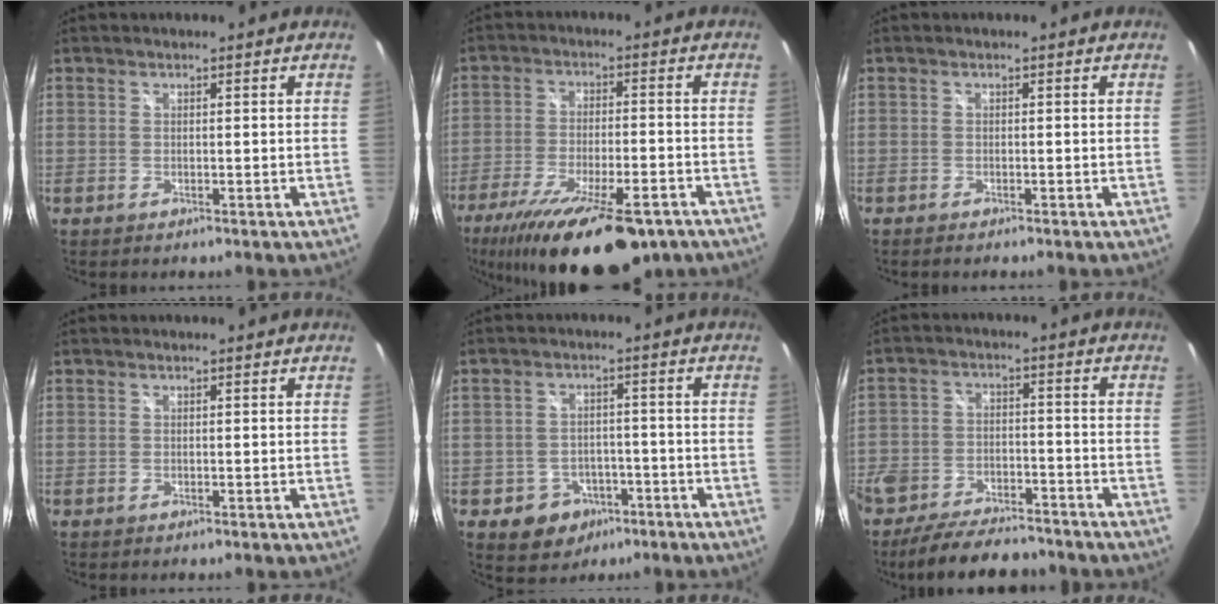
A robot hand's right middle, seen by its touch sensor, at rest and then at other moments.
{"total": 22.0, "force": [-15.1, 7.0, 14.4], "torque": [-0.267, -0.056, -0.228]}
{"total": 0.8, "force": [-0.8, 0.1, 0.3], "torque": [-0.008, -0.004, -0.016]}
{"total": 0.0}
{"total": 7.3, "force": [-3.7, 5.9, 2.2], "torque": [-0.055, 0.015, -0.035]}
{"total": 15.0, "force": [-11.8, 6.2, 6.8], "torque": [-0.153, -0.012, -0.186]}